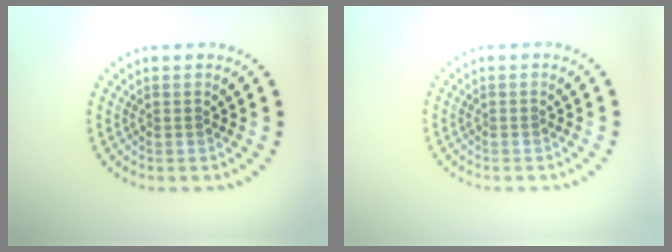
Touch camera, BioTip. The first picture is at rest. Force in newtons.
{"total": 0.0}